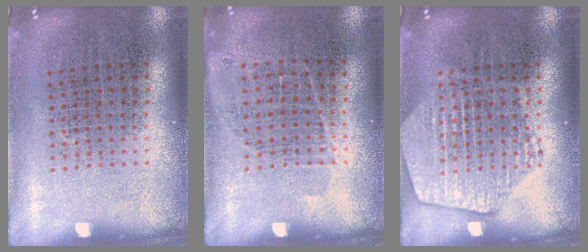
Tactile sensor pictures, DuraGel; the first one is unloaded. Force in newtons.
{"total": 0.9, "press": 0.7, "slide": 0.5}
{"total": 2.8, "press": 2.7, "slide": 0.4}